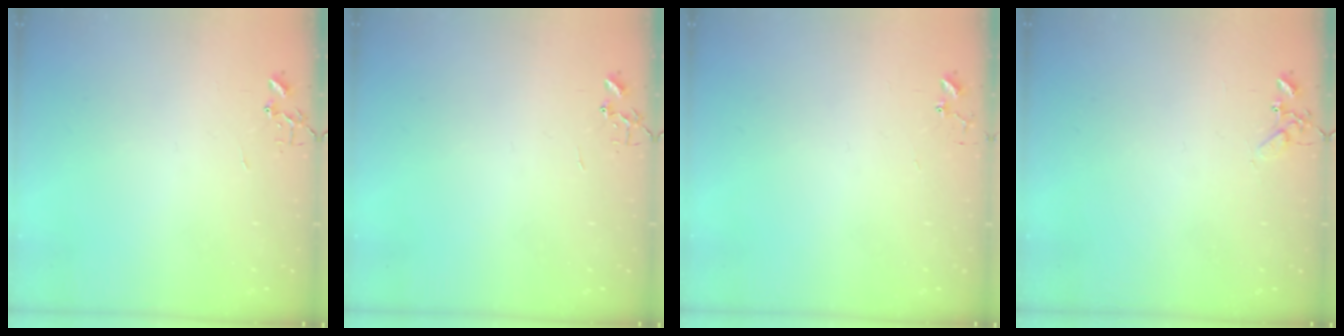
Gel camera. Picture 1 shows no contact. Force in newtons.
{"total": 0.0}
{"total": 3.5, "press": 3.4, "slide": 0.4}
{"total": 4.7, "press": 4.6, "slide": 0.6}